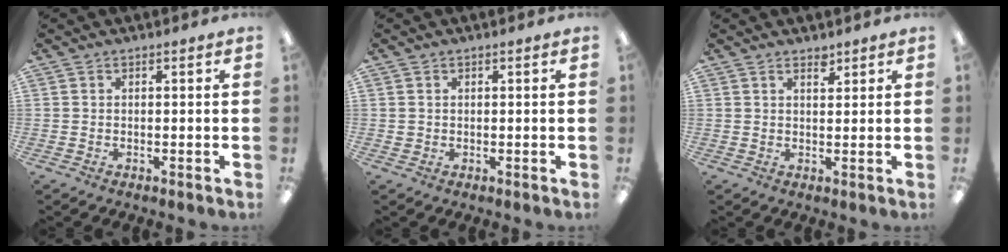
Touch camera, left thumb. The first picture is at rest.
{"total": 0.9, "force": [0.3, 0.8, 0.0], "torque": [0.000, 0.003, 0.006]}
{"total": 2.3, "force": [2.0, 1.0, 0.6], "torque": [0.002, -0.012, 0.033]}